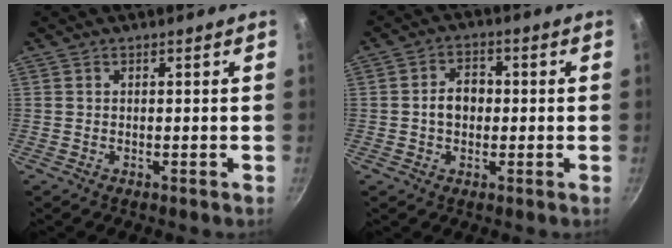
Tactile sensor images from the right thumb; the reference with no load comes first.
{"total": 5.5, "force": [-0.2, 4.2, 3.6], "torque": [-0.034, 0.016, -0.008]}